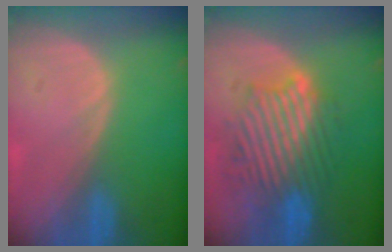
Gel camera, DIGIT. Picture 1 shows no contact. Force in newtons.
{"total": 9.8, "press": 9.5, "slide": 2.1}